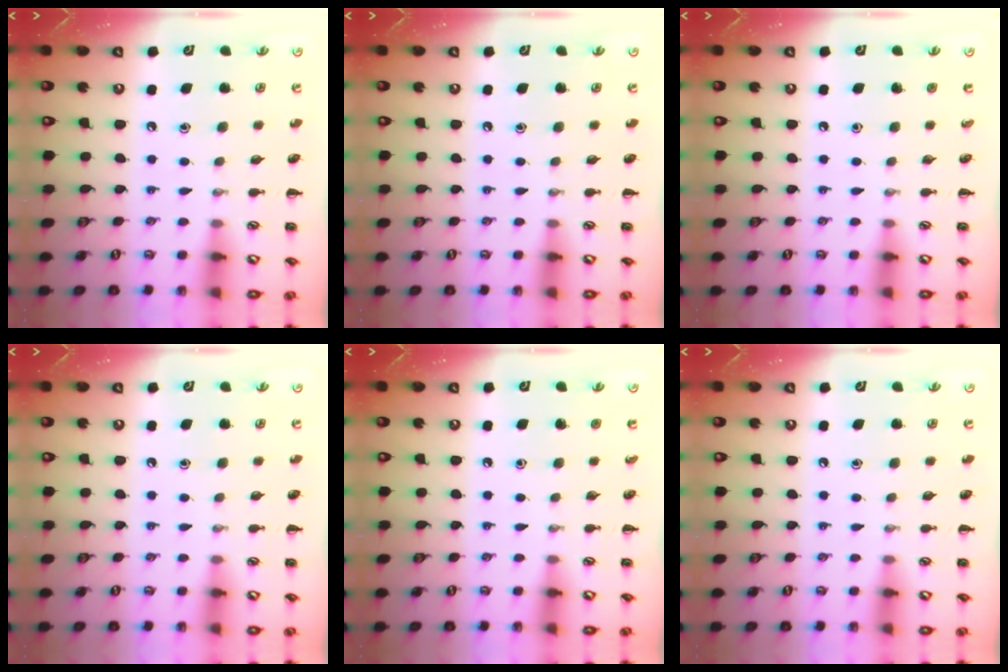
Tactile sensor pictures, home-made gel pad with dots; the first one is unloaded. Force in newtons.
{"total": 0.0}
{"total": 0.0}
{"total": 0.0}
{"total": 0.0}
{"total": 0.0}